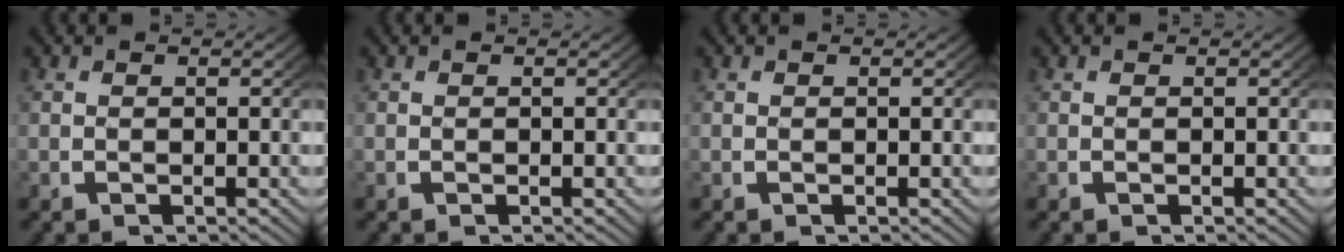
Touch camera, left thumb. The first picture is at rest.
{"total": 0.0}
{"total": 0.0}
{"total": 0.0}